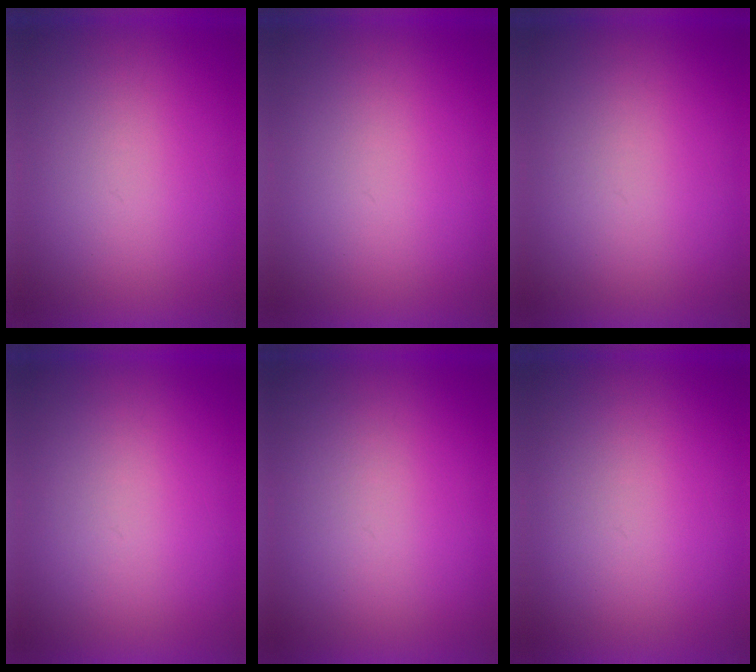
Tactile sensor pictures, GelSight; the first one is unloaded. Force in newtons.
{"total": 1.1}
{"total": 1.0}
{"total": 1.0}
{"total": 1.8}
{"total": 1.1}